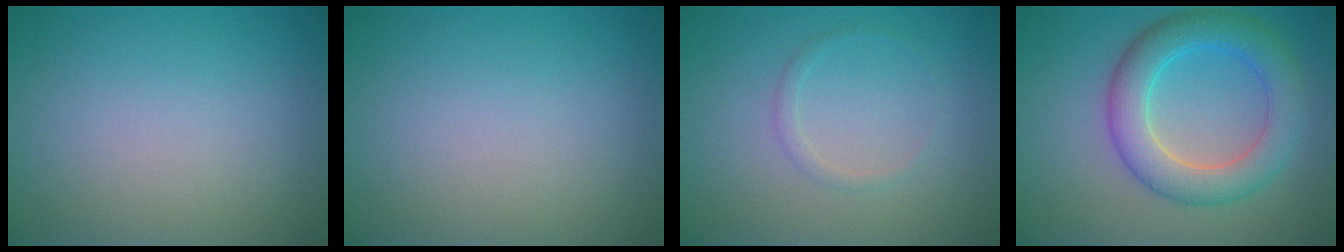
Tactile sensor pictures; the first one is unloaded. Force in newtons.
{"total": 0.0}
{"total": 0.9, "press": 0.9, "slide": 0.0}
{"total": 6.0, "press": 6.0, "slide": 0.1}